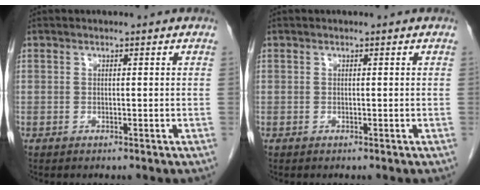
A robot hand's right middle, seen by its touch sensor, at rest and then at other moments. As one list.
[{"total": 0.0}]